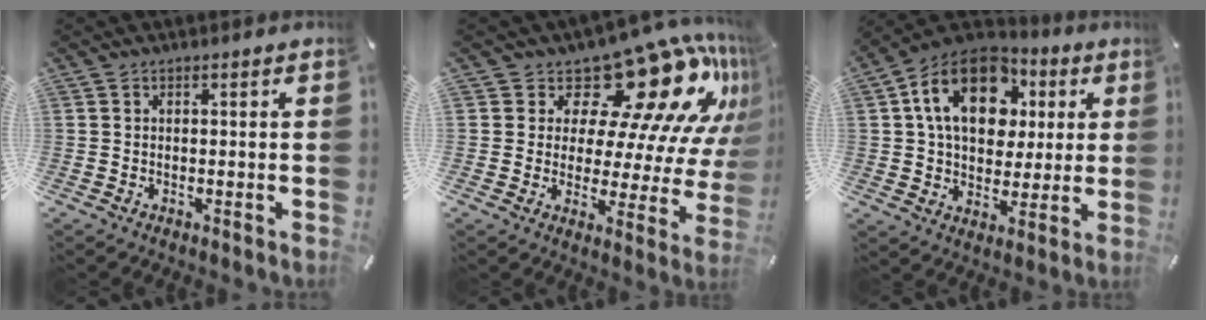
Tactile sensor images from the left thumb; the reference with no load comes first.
{"total": 19.9, "force": [13.7, 8.8, 11.3], "torque": [-0.137, -0.120, 0.219]}
{"total": 17.9, "force": [5.7, 13.0, 10.8], "torque": [-0.188, -0.008, 0.104]}